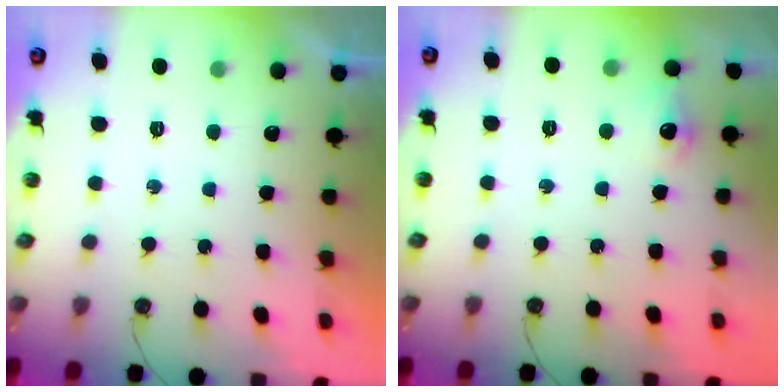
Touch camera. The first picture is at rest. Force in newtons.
{"total": 7.4, "press": 7.4, "slide": 0.8}